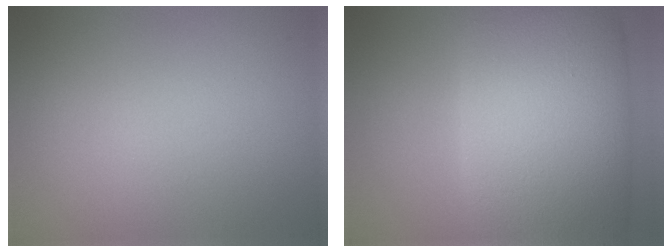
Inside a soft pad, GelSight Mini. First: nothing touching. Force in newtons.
{"total": 15.7, "press": 15.7, "slide": 0.8}